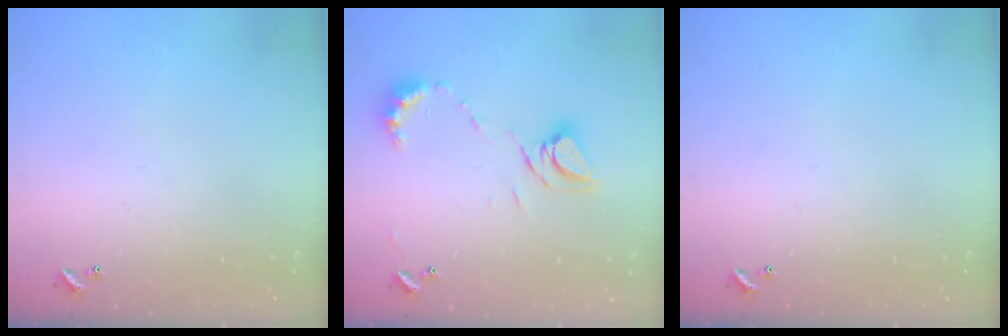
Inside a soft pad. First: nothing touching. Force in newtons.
{"total": 9.0, "press": 9.0, "slide": 0.9}
{"total": 0.0}